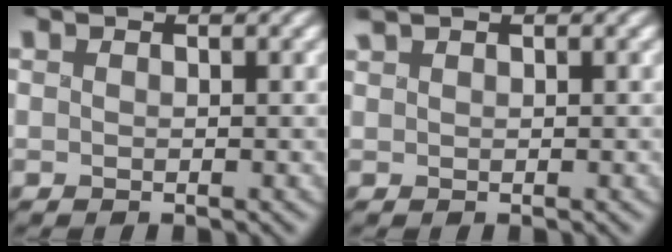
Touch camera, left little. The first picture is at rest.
{"total": 0.8, "force": [0.6, 0.1, 0.4], "torque": [-0.010, 0.008, 0.017]}